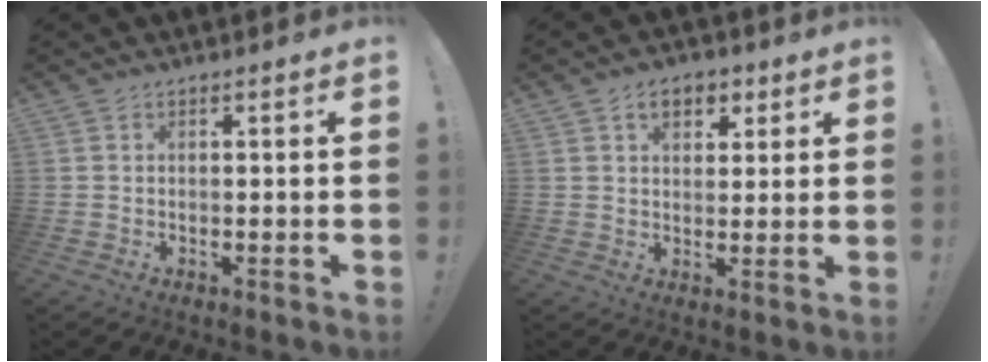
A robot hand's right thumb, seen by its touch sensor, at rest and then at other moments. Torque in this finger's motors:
{"motor_torque": [-0.59, 0.70, 0.07, 0.00, 0.00]}